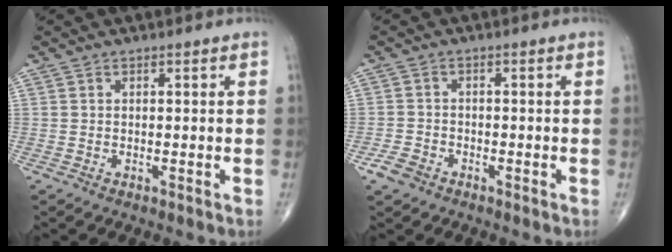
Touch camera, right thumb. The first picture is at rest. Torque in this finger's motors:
{"motor_torque": [2.53, 2.33, -0.06, -0.21, -0.02]}